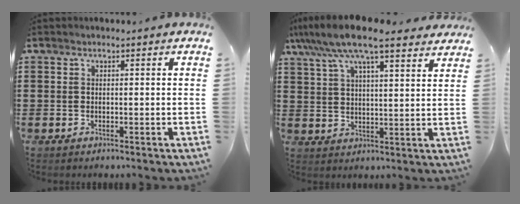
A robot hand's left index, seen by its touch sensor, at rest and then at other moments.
{"total": 10.3, "force": [8.2, 2.1, 5.8], "torque": [-0.137, -0.019, 0.147]}